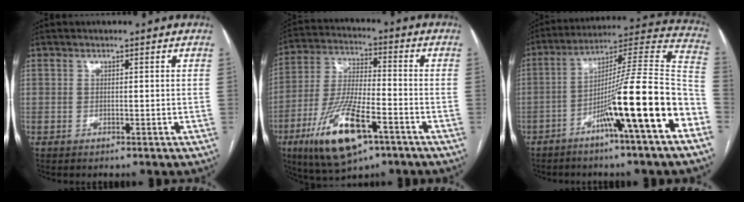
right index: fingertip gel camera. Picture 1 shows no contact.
{"total": 15.7, "force": [-7.8, 4.3, 12.9], "torque": [-0.266, -0.017, -0.133]}
{"total": 19.6, "force": [-8.1, -0.7, 17.8], "torque": [-0.255, 0.009, -0.136]}